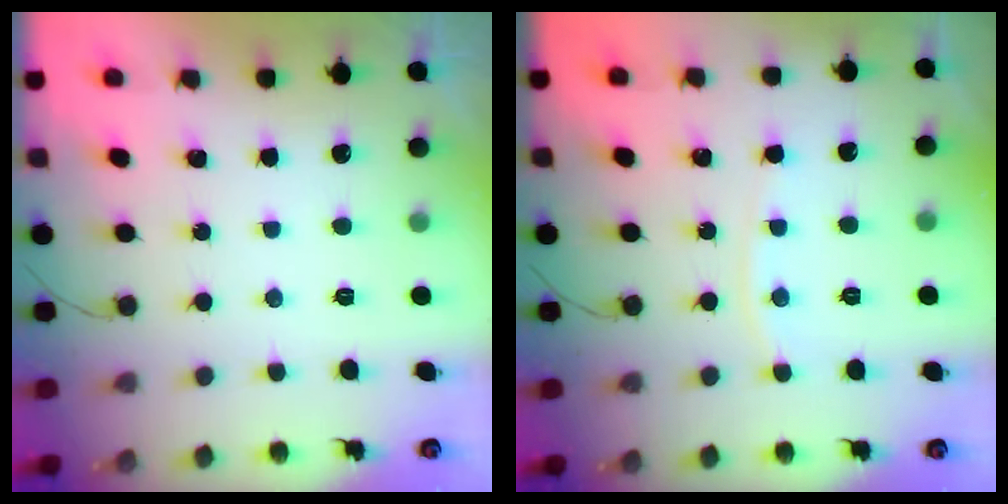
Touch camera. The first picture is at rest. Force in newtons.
{"total": 3.7, "press": 3.6, "slide": 0.5}